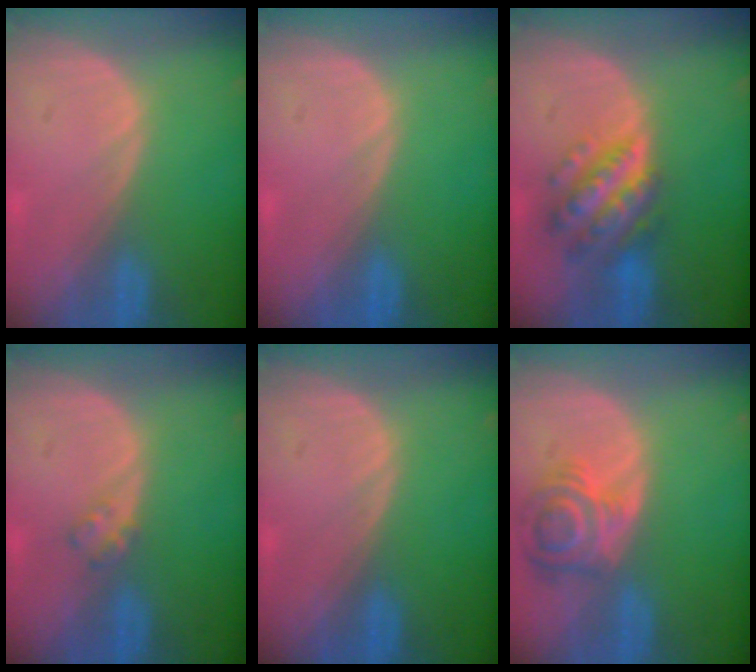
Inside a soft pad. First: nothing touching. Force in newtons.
{"total": 0.0}
{"total": 7.7, "press": 7.7, "slide": 0.4}
{"total": 1.7, "press": 1.7, "slide": 0.3}
{"total": 0.0}
{"total": 6.4, "press": 6.3, "slide": 0.8}